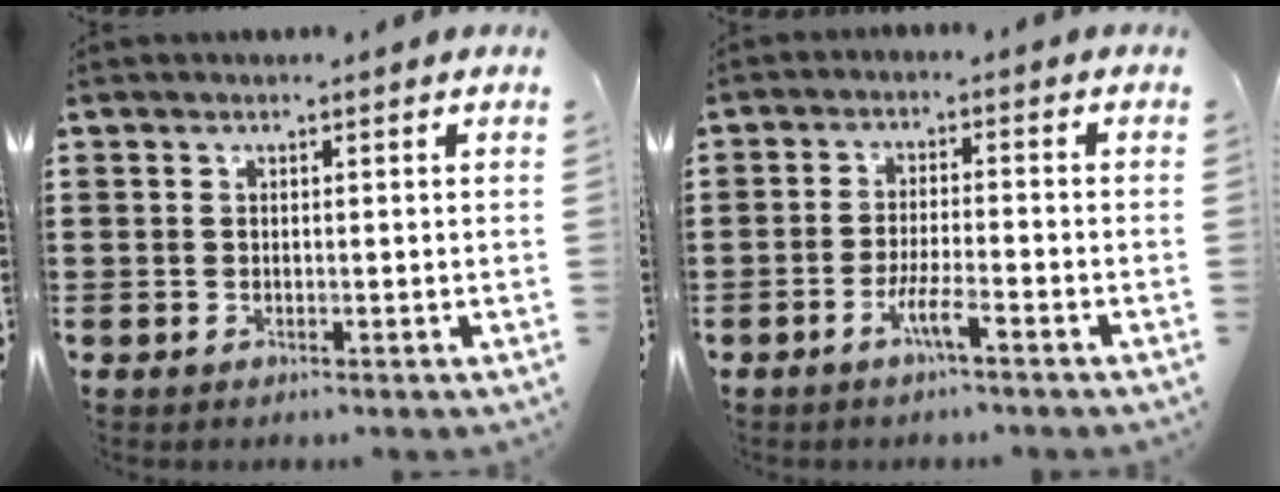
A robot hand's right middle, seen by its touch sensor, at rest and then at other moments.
{"total": 3.8, "force": [-2.3, 0.3, 3.0], "torque": [-0.056, 0.003, -0.043]}